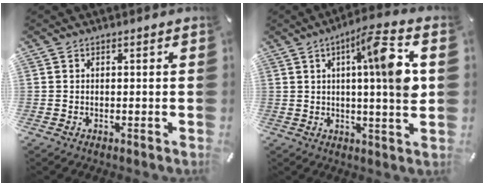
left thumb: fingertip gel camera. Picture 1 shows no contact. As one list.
[{"total": 13.4, "force": [3.1, 1.7, 12.9], "torque": [-0.195, -0.005, 0.041]}]